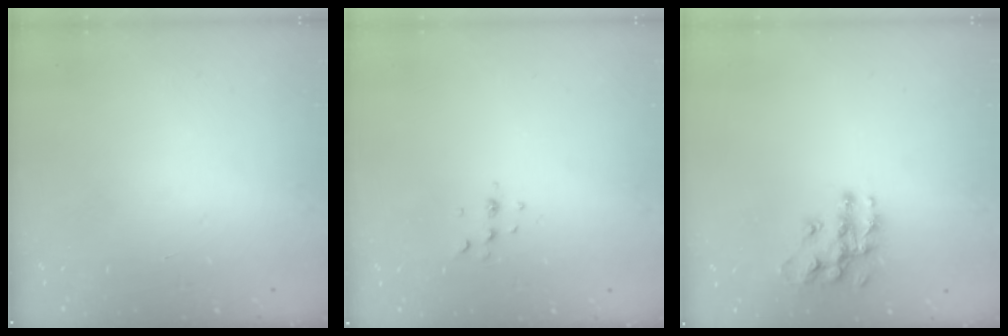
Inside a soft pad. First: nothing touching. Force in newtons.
{"total": 4.4, "press": 4.0, "slide": 1.8}
{"total": 10.4, "press": 10.4, "slide": 0.4}